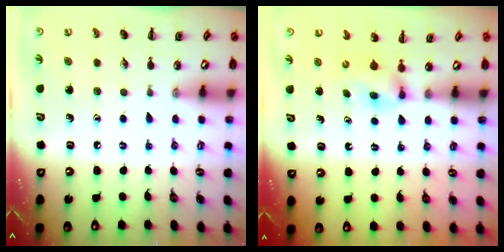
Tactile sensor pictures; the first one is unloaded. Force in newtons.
{"total": 2.9, "press": 2.8, "slide": 1.0}